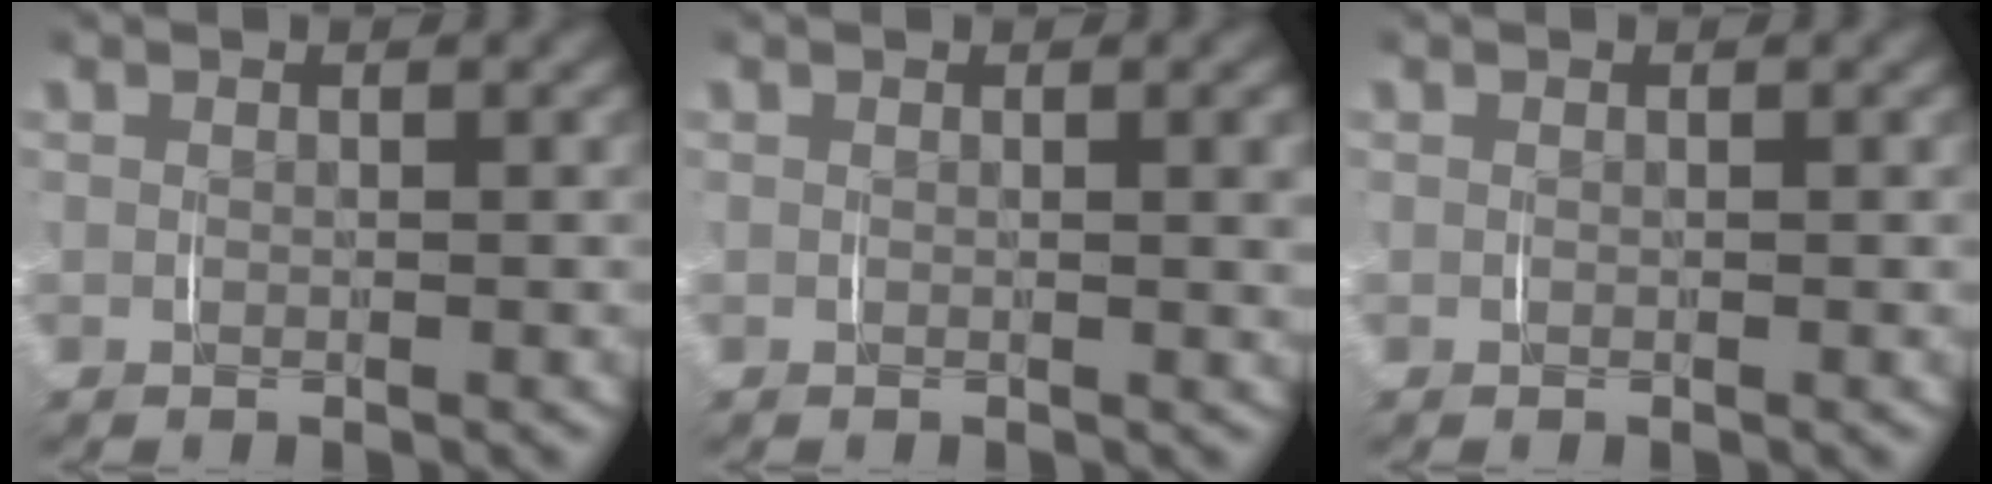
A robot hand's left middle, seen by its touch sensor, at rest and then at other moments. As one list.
[{"total": 1.0, "force": [0.3, -0.1, 1.0], "torque": [-0.008, -0.001, 0.004]}, {"total": 0.0}]